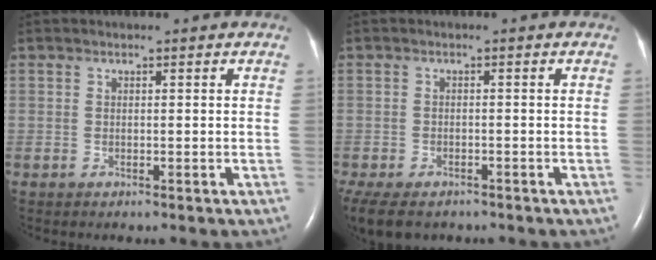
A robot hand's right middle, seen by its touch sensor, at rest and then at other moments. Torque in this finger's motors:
{"motor_torque": [0.80, -0.80, 0.10, 0.03]}